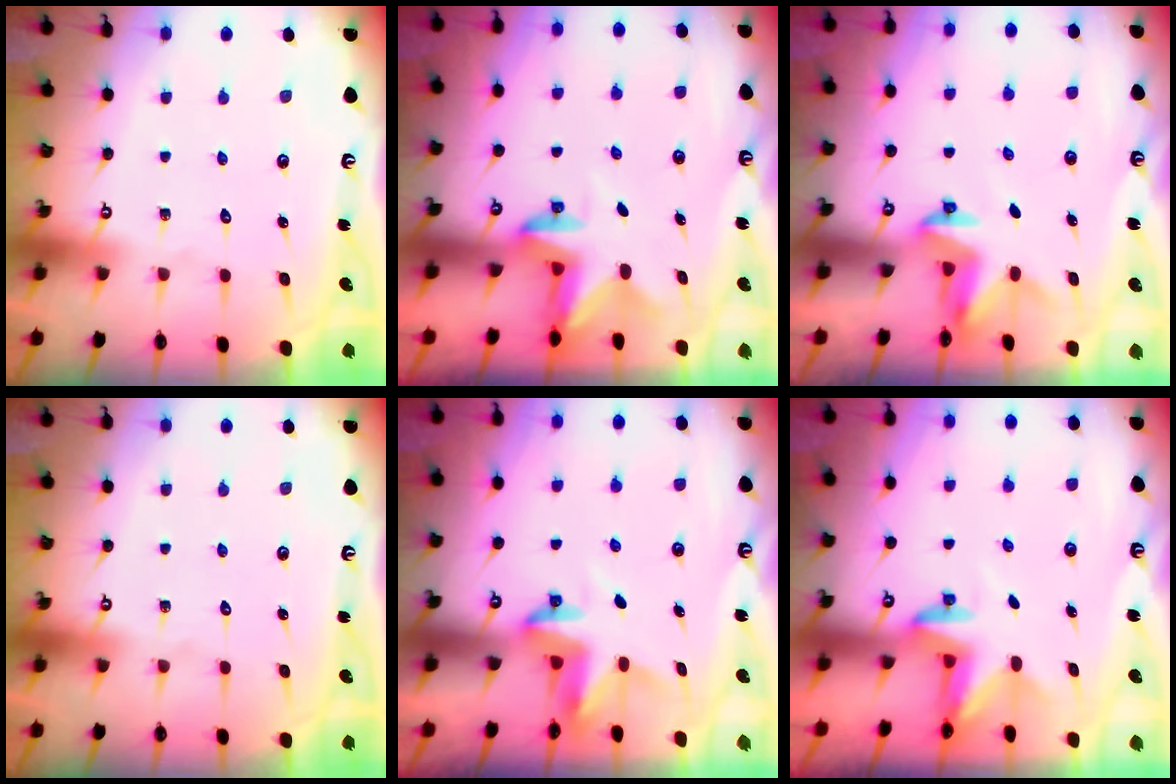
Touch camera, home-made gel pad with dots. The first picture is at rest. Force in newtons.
{"total": 2.7, "press": 2.7, "slide": 0.5}
{"total": 2.9, "press": 2.9, "slide": 0.1}
{"total": 0.0}
{"total": 3.8, "press": 3.8, "slide": 0.4}
{"total": 2.9, "press": 2.9, "slide": 0.7}